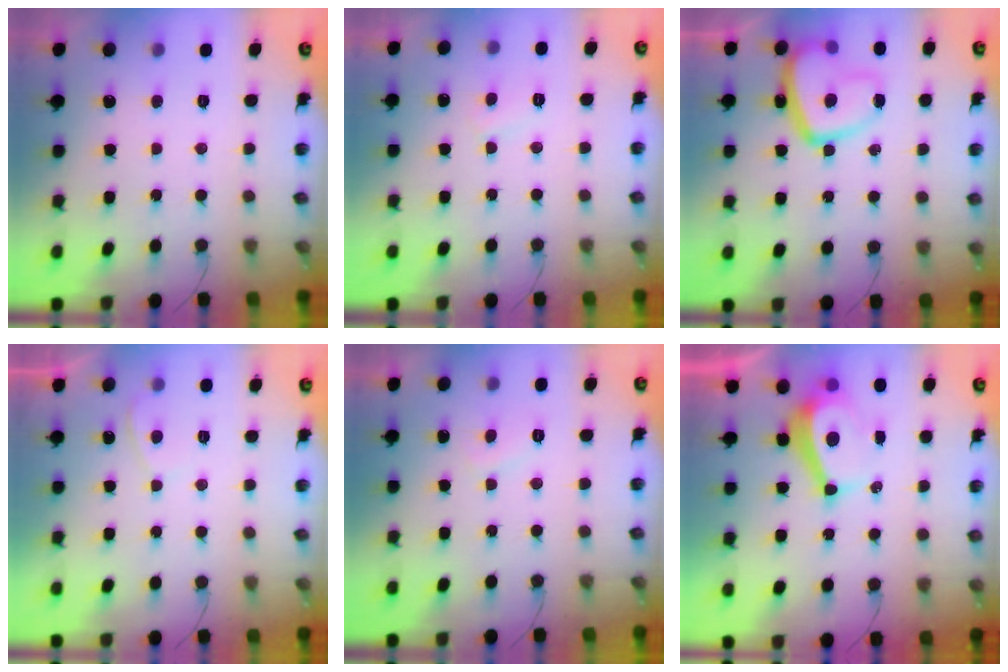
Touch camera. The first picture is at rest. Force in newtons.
{"total": 4.8, "press": 4.7, "slide": 0.4}
{"total": 14.4, "press": 14.3, "slide": 1.4}
{"total": 0.7, "press": 0.5, "slide": 0.4}
{"total": 2.2, "press": 2.1, "slide": 0.7}
{"total": 7.6, "press": 7.6, "slide": 0.7}